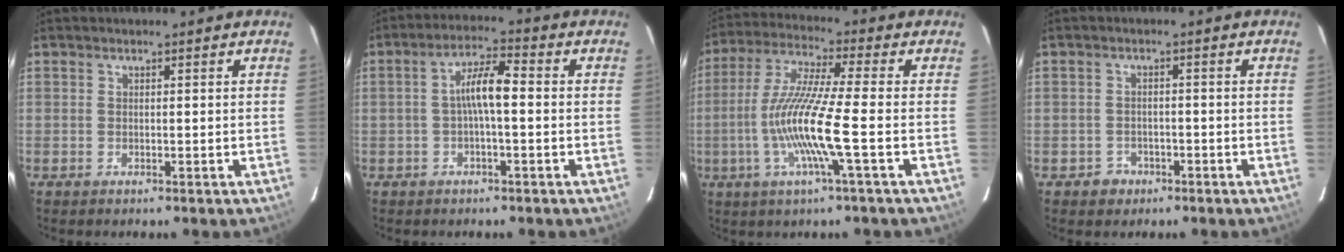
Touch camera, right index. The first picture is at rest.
{"total": 6.0, "force": [-0.6, 1.2, 5.9], "torque": [-0.114, 0.015, -0.009]}
{"total": 13.2, "force": [-3.5, -0.5, 12.7], "torque": [-0.256, -0.006, -0.069]}
{"total": 3.3, "force": [-1.8, 2.8, 0.3], "torque": [-0.014, 0.008, -0.024]}